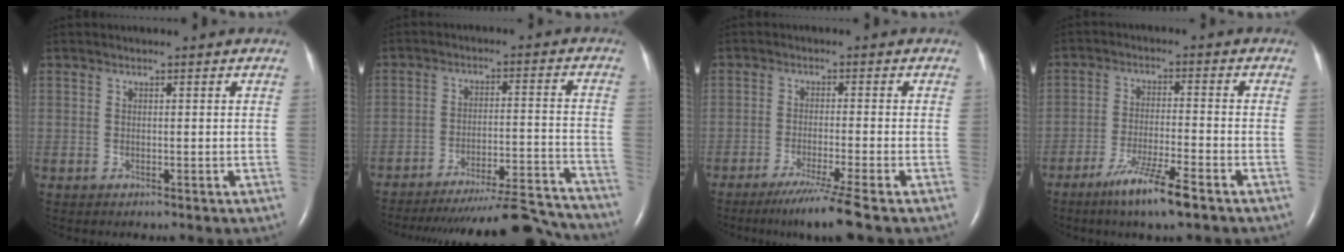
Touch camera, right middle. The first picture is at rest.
{"total": 21.2, "force": [-20.3, 1.3, 5.7], "torque": [-0.063, -0.002, -0.277]}
{"total": 6.7, "force": [-5.0, -1.7, 4.2], "torque": [-0.070, -0.023, -0.088]}
{"total": 8.0, "force": [-5.3, 0.2, 6.0], "torque": [-0.118, -0.018, -0.094]}